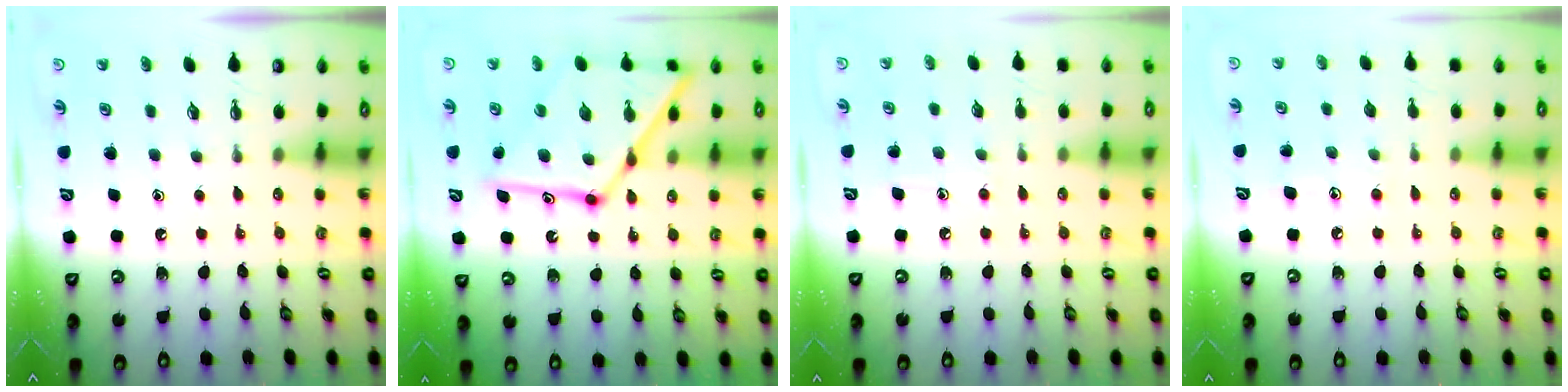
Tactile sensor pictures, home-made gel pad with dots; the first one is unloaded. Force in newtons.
{"total": 20.0, "press": 20.0, "slide": 1.6}
{"total": 5.4, "press": 5.4, "slide": 0.6}
{"total": 5.8, "press": 5.8, "slide": 0.6}